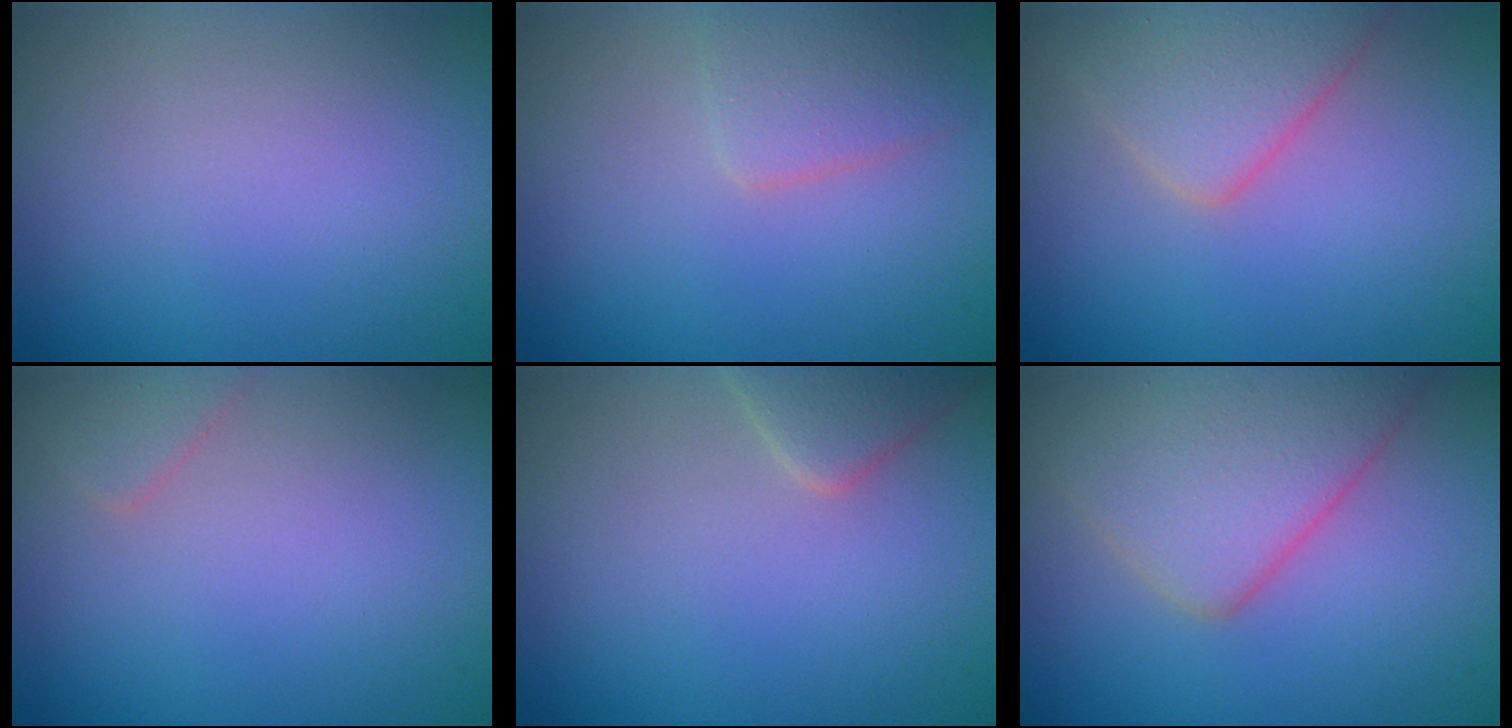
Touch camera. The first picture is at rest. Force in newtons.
{"total": 2.4, "press": 2.4, "slide": 0.1}
{"total": 4.4, "press": 4.4, "slide": 0.2}
{"total": 1.3, "press": 1.3, "slide": 0.1}
{"total": 2.7, "press": 2.7, "slide": 0.2}
{"total": 6.5, "press": 6.5, "slide": 0.1}